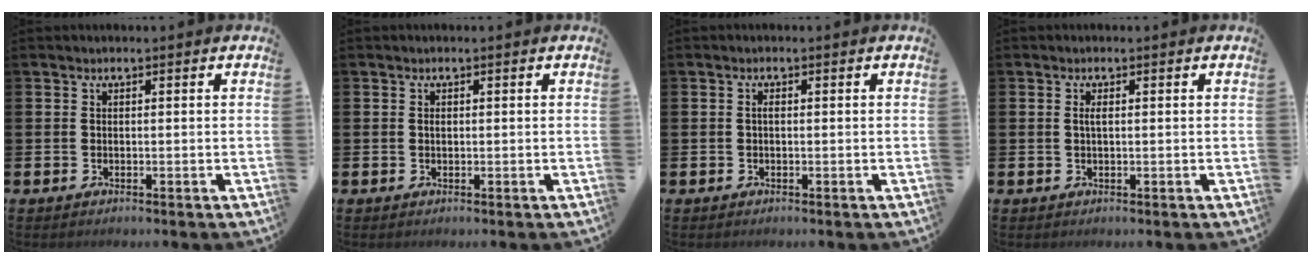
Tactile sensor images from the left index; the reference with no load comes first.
{"total": 0.5, "force": [0.1, 0.3, 0.4], "torque": [-0.008, 0.001, 0.001]}
{"total": 0.7, "force": [0.0, 0.2, 0.6], "torque": [-0.019, 0.005, 0.000]}
{"total": 1.0, "force": [0.2, 0.2, 1.0], "torque": [-0.017, 0.002, 0.003]}